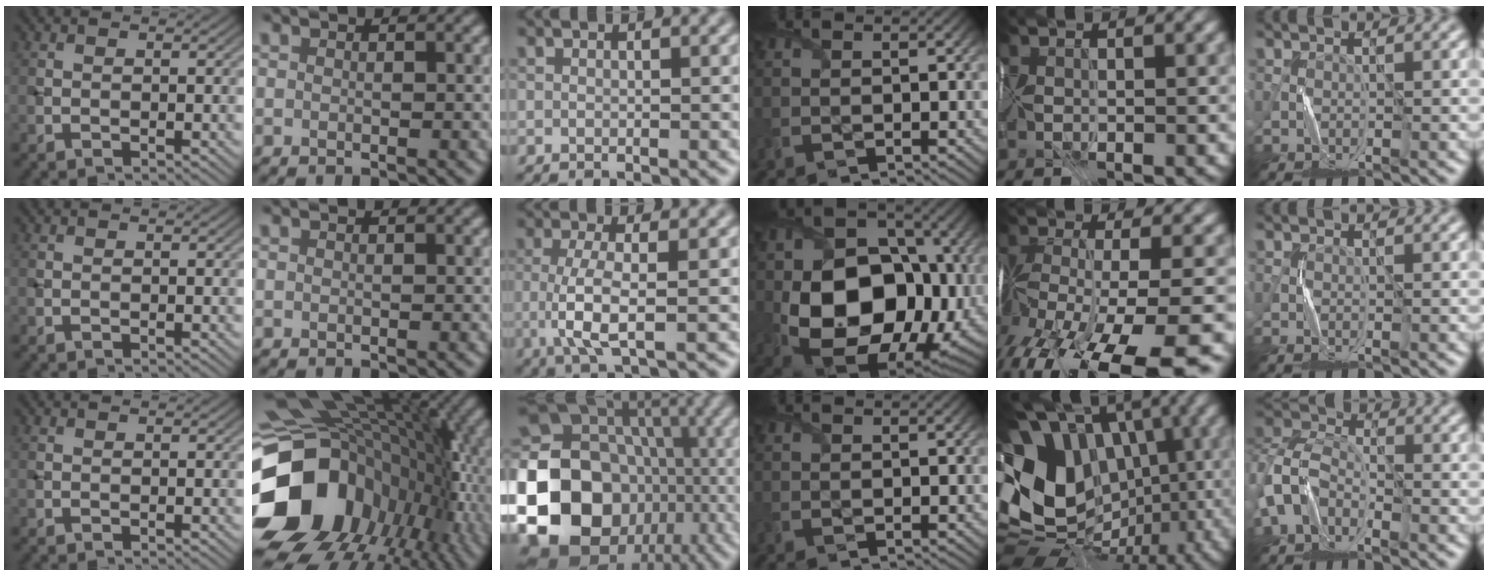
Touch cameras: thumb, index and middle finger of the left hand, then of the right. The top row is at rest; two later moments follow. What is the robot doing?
{"motion": "fold", "object": "map"}